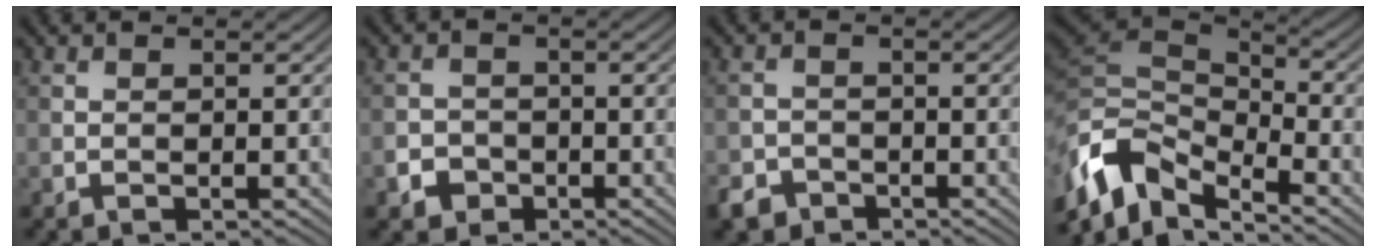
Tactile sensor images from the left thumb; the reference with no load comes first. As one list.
[{"total": 2.6, "force": [-1.4, 2.1, 0.7], "torque": [-0.007, 0.000, -0.032]}, {"total": 3.0, "force": [-2.3, 1.8, 0.8], "torque": [-0.015, -0.002, -0.050]}, {"total": 10.6, "force": [-5.7, 5.2, 7.3], "torque": [-0.153, -0.010, -0.117]}]